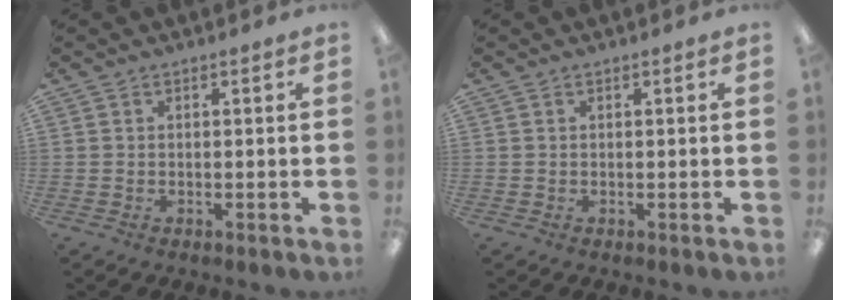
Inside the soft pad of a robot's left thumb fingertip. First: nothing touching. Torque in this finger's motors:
{"motor_torque": [-0.03, 0.04, -0.09, 0.03, 0.01]}